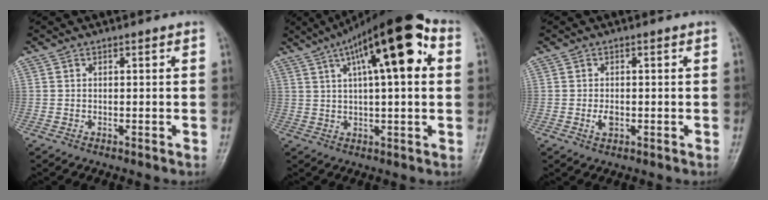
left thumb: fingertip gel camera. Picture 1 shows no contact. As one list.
[{"total": 18.4, "force": [6.3, 5.6, 16.4], "torque": [-0.245, 0.028, 0.090]}, {"total": 2.1, "force": [-0.4, 1.2, 1.6], "torque": [-0.030, -0.001, -0.009]}]